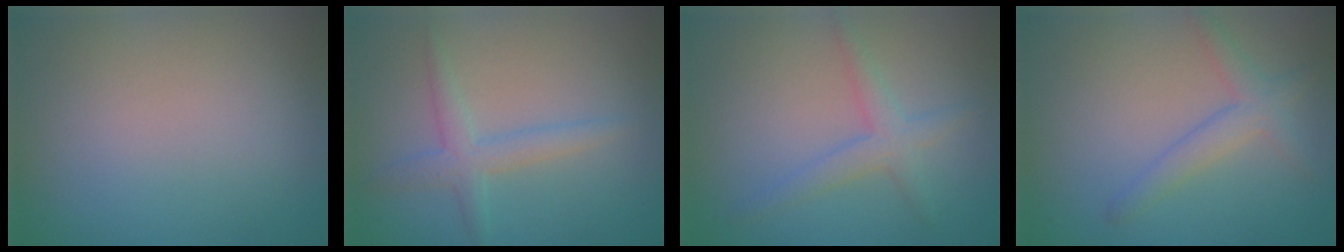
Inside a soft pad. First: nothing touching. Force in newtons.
{"total": 1.8, "press": 1.8, "slide": 0.1}
{"total": 2.4, "press": 2.4, "slide": 0.1}
{"total": 2.7, "press": 2.7, "slide": 0.1}